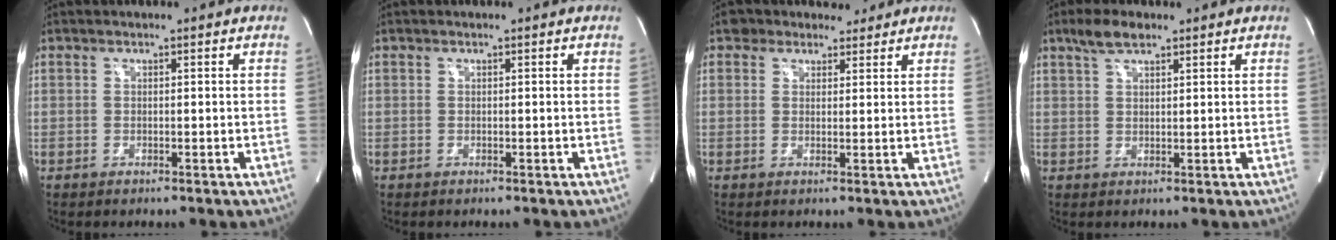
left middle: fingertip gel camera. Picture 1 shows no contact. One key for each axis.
{"total": 0.0}
{"total": 4.7, "fx": 3.7, "fy": 2.8, "fz": 0.6, "tx": 0.000, "ty": 0.017, "tz": 0.052}
{"total": 4.1, "fx": 3.0, "fy": 1.4, "fz": 2.5, "tx": -0.058, "ty": 0.013, "tz": 0.059}